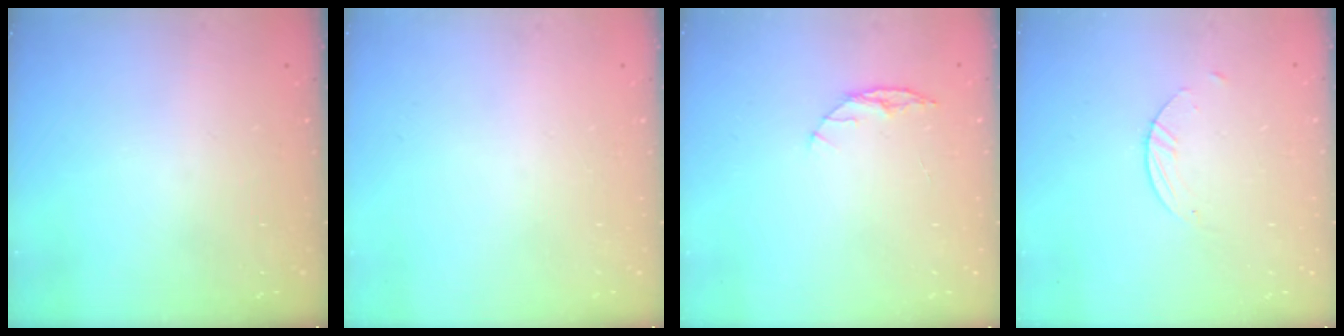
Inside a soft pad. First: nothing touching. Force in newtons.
{"total": 0.0}
{"total": 5.6, "press": 5.5, "slide": 0.6}
{"total": 1.5, "press": 1.5, "slide": 0.1}